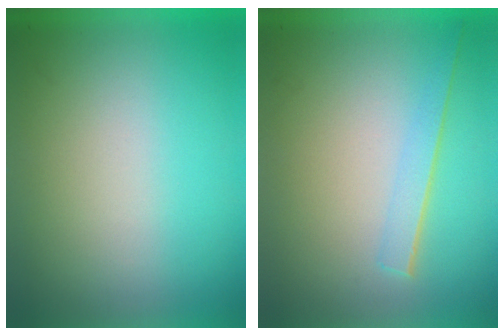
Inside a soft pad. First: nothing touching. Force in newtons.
{"total": 1.6}